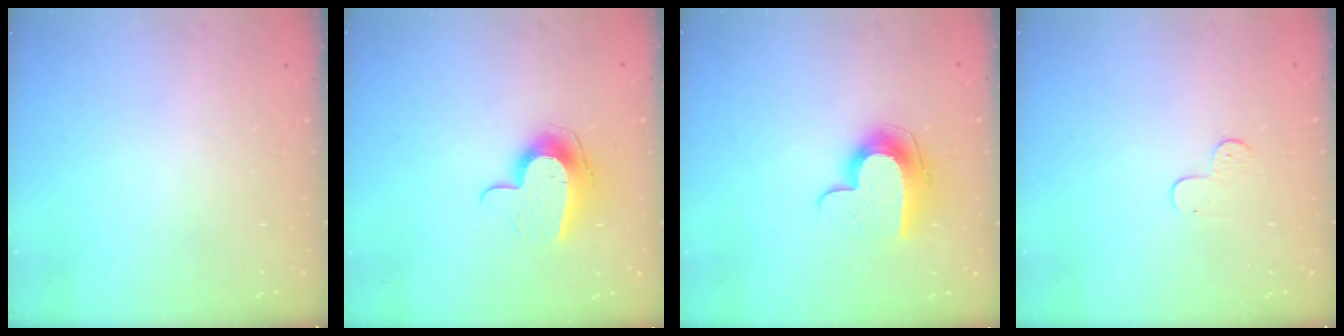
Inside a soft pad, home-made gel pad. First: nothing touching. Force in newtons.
{"total": 10.0, "press": 10.0, "slide": 0.3}
{"total": 10.8, "press": 10.7, "slide": 1.0}
{"total": 3.9, "press": 3.8, "slide": 0.4}